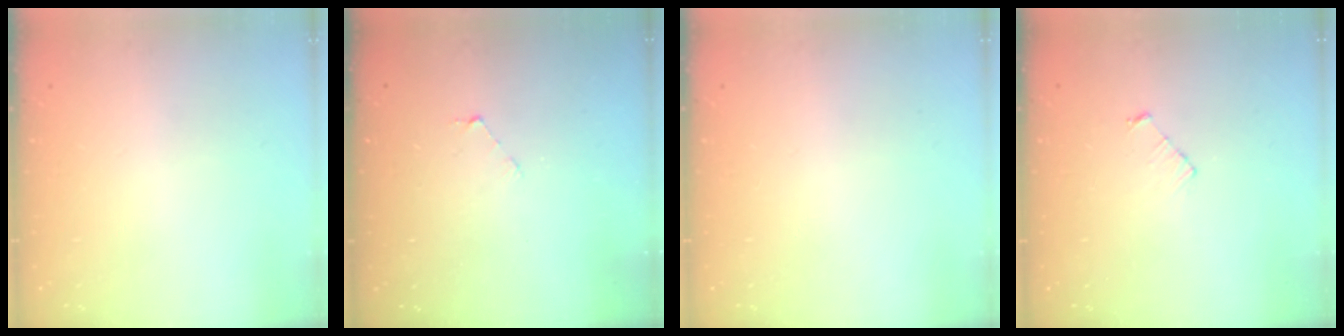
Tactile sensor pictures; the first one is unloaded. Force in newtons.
{"total": 2.8, "press": 2.8, "slide": 0.2}
{"total": 0.0}
{"total": 3.4, "press": 3.4, "slide": 0.3}